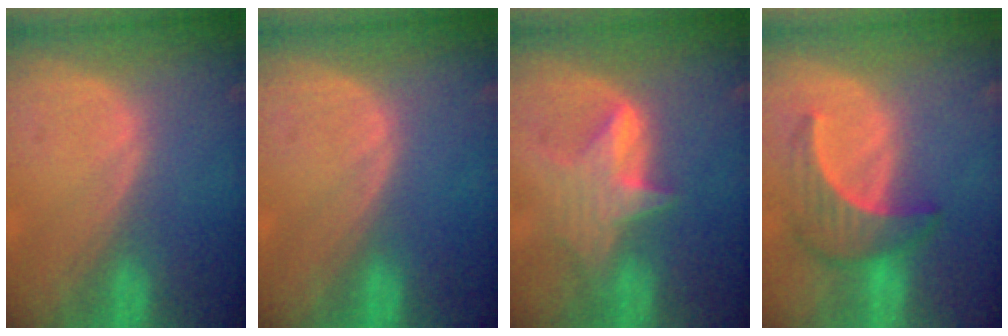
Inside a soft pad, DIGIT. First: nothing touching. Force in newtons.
{"total": 0.0}
{"total": 5.4, "press": 5.4, "slide": 0.6}
{"total": 6.3, "press": 6.1, "slide": 1.9}